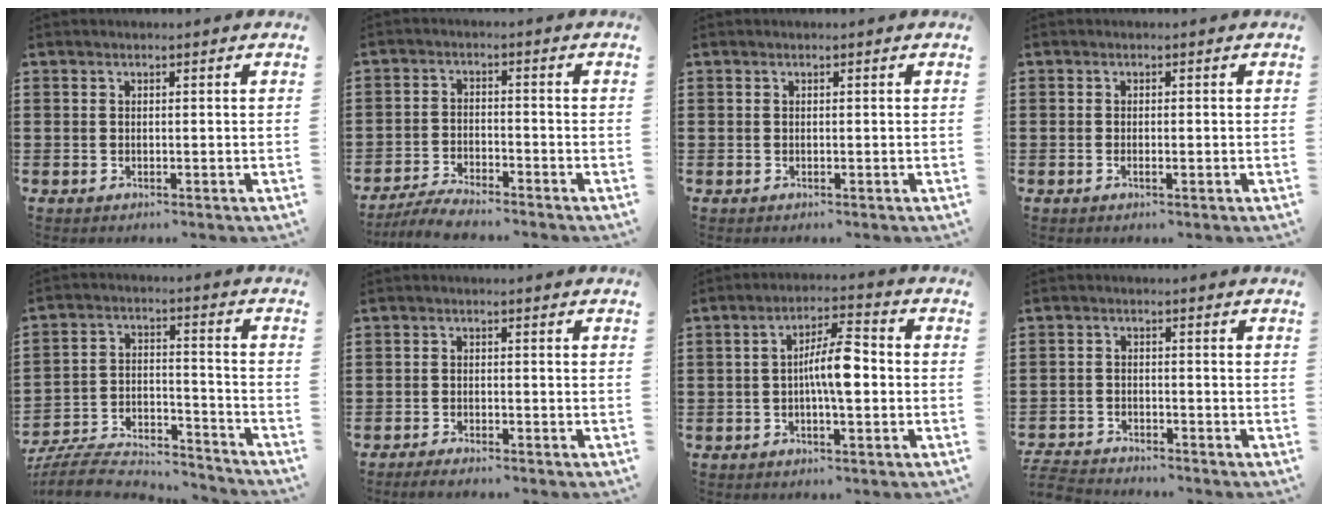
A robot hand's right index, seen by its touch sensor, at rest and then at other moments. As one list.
[{"total": 3.9, "force": [-3.8, 0.2, 1.0], "torque": [-0.026, 0.002, -0.078]}, {"total": 0.0}, {"total": 0.9, "force": [-0.3, 0.3, 0.8], "torque": [-0.017, -0.001, -0.005]}, {"total": 7.9, "force": [-7.5, 1.4, 2.2], "torque": [-0.054, 0.002, -0.151]}, {"total": 1.5, "force": [-1.5, 0.1, 0.3], "torque": [-0.008, 0.001, -0.029]}, {"total": 7.4, "force": [-0.7, 2.0, 7.1], "torque": [-0.131, 0.009, -0.017]}, {"total": 3.3, "force": [-3.3, 0.3, 0.1], "torque": [-0.013, -0.003, -0.073]}]